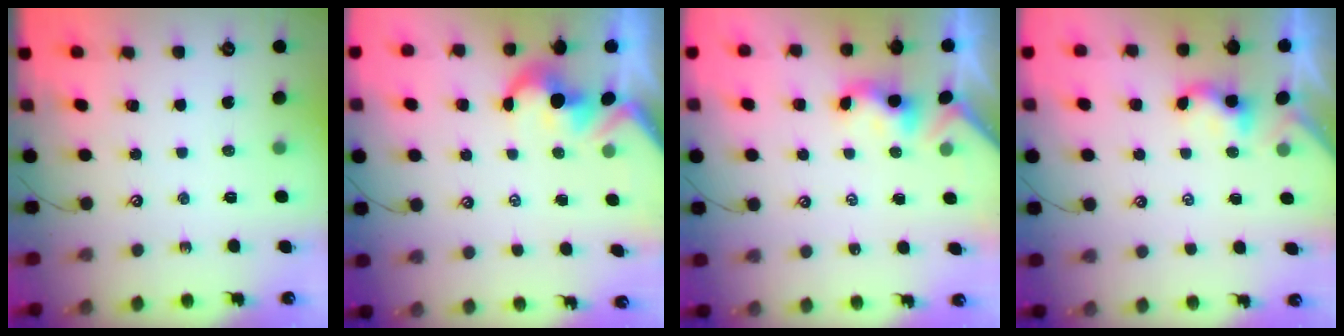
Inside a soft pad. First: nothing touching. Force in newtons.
{"total": 1.7, "press": 1.4, "slide": 1.0}
{"total": 1.1, "press": 1.0, "slide": 0.4}
{"total": 1.4, "press": 1.4, "slide": 0.2}